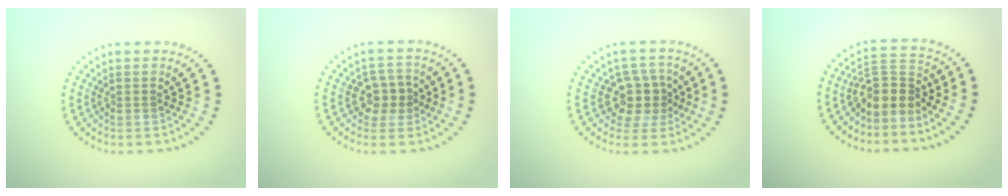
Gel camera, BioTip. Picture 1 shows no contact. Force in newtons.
{"total": 2.9, "press": 2.8, "slide": 0.8}
{"total": 3.9, "press": 3.6, "slide": 1.4}
{"total": 3.6, "press": 2.7, "slide": 2.4}